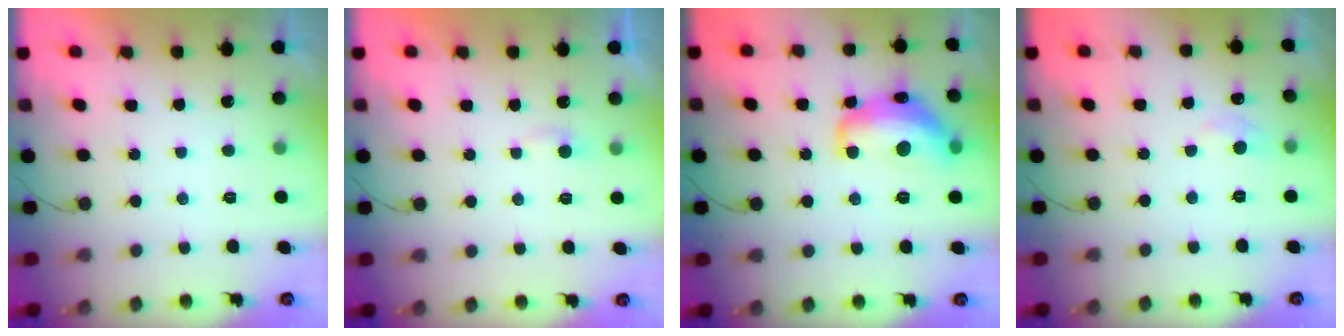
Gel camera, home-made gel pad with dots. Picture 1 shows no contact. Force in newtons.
{"total": 2.8, "press": 2.8, "slide": 0.3}
{"total": 15.8, "press": 15.7, "slide": 1.2}
{"total": 5.3, "press": 5.2, "slide": 0.7}